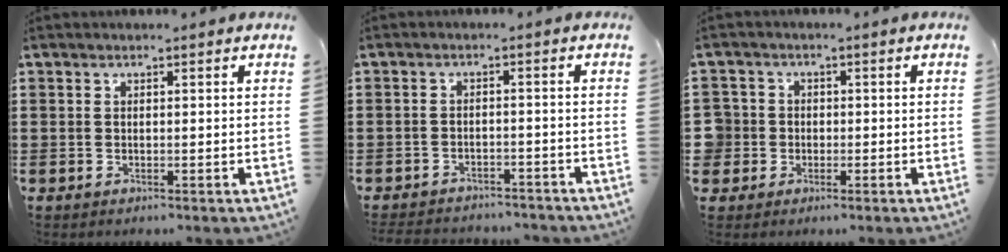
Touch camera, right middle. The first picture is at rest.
{"total": 2.8, "force": [-2.8, 0.3, -0.1], "torque": [-0.006, -0.004, -0.059]}
{"total": 3.9, "force": [-0.5, 3.8, 0.5], "torque": [-0.042, 0.004, -0.020]}